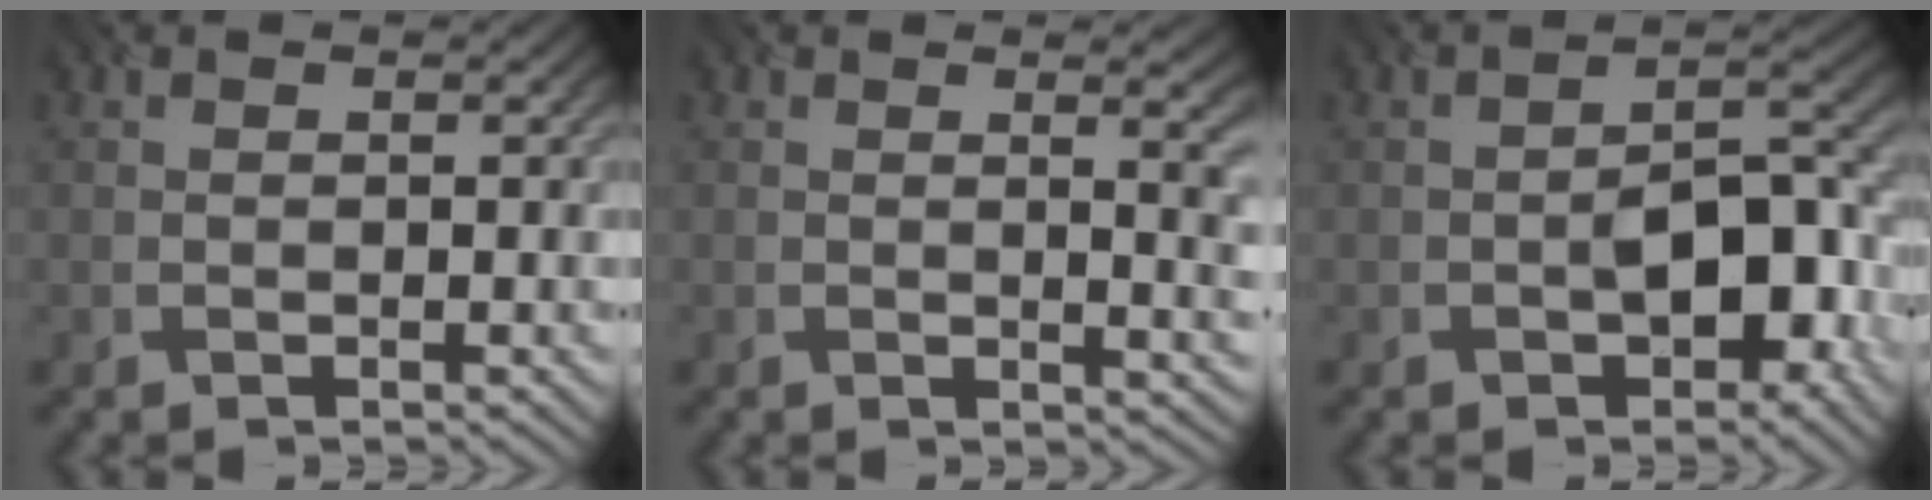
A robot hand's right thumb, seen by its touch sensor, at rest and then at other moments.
{"total": 4.6, "force": [0.8, 1.5, 4.3], "torque": [-0.054, 0.001, 0.016]}
{"total": 7.4, "force": [-2.4, 3.9, 5.8], "torque": [-0.082, 0.002, -0.037]}